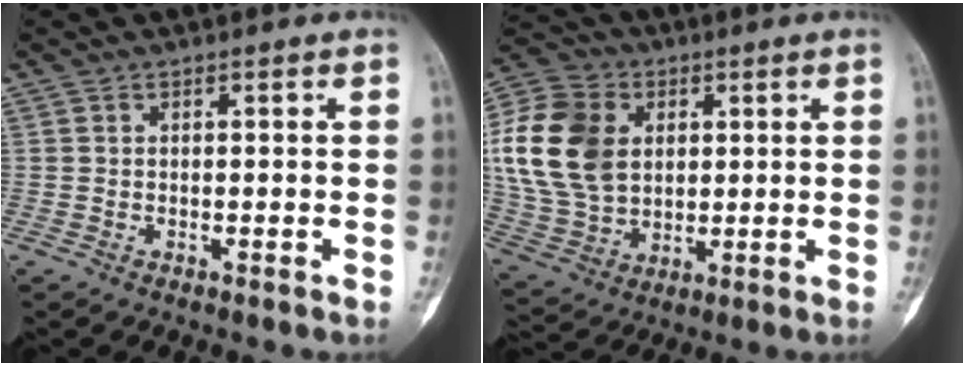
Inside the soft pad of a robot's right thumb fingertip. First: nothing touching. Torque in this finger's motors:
{"motor_torque": [1.01, 1.26, 0.24, -0.86, -0.12]}